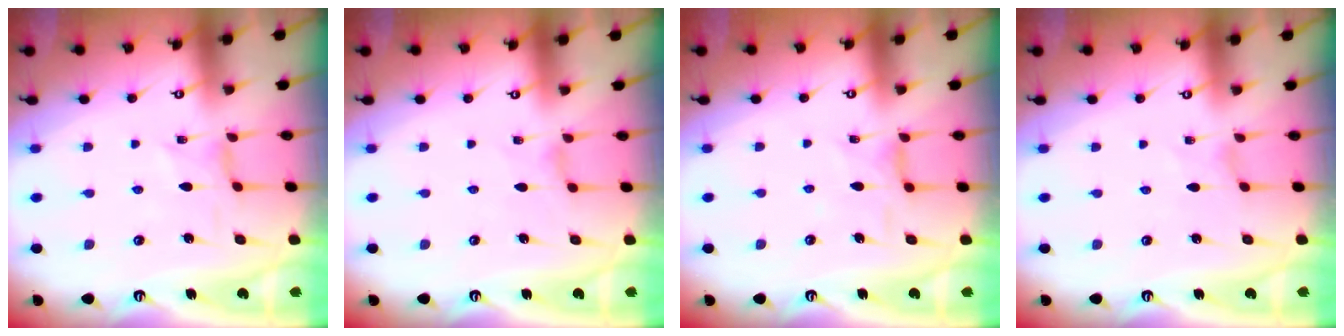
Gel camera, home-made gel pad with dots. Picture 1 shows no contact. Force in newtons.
{"total": 0.7, "press": 0.6, "slide": 0.3}
{"total": 3.4, "press": 3.3, "slide": 0.6}
{"total": 0.0}